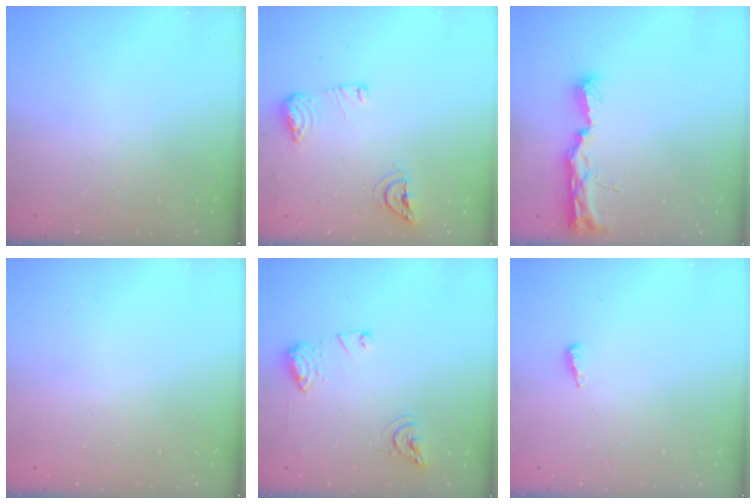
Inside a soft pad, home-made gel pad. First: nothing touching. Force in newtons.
{"total": 9.7, "press": 9.7, "slide": 0.3}
{"total": 10.7, "press": 9.7, "slide": 4.5}
{"total": 0.9, "press": 0.9, "slide": 0.0}
{"total": 11.2, "press": 11.1, "slide": 1.1}
{"total": 3.7, "press": 3.6, "slide": 0.4}